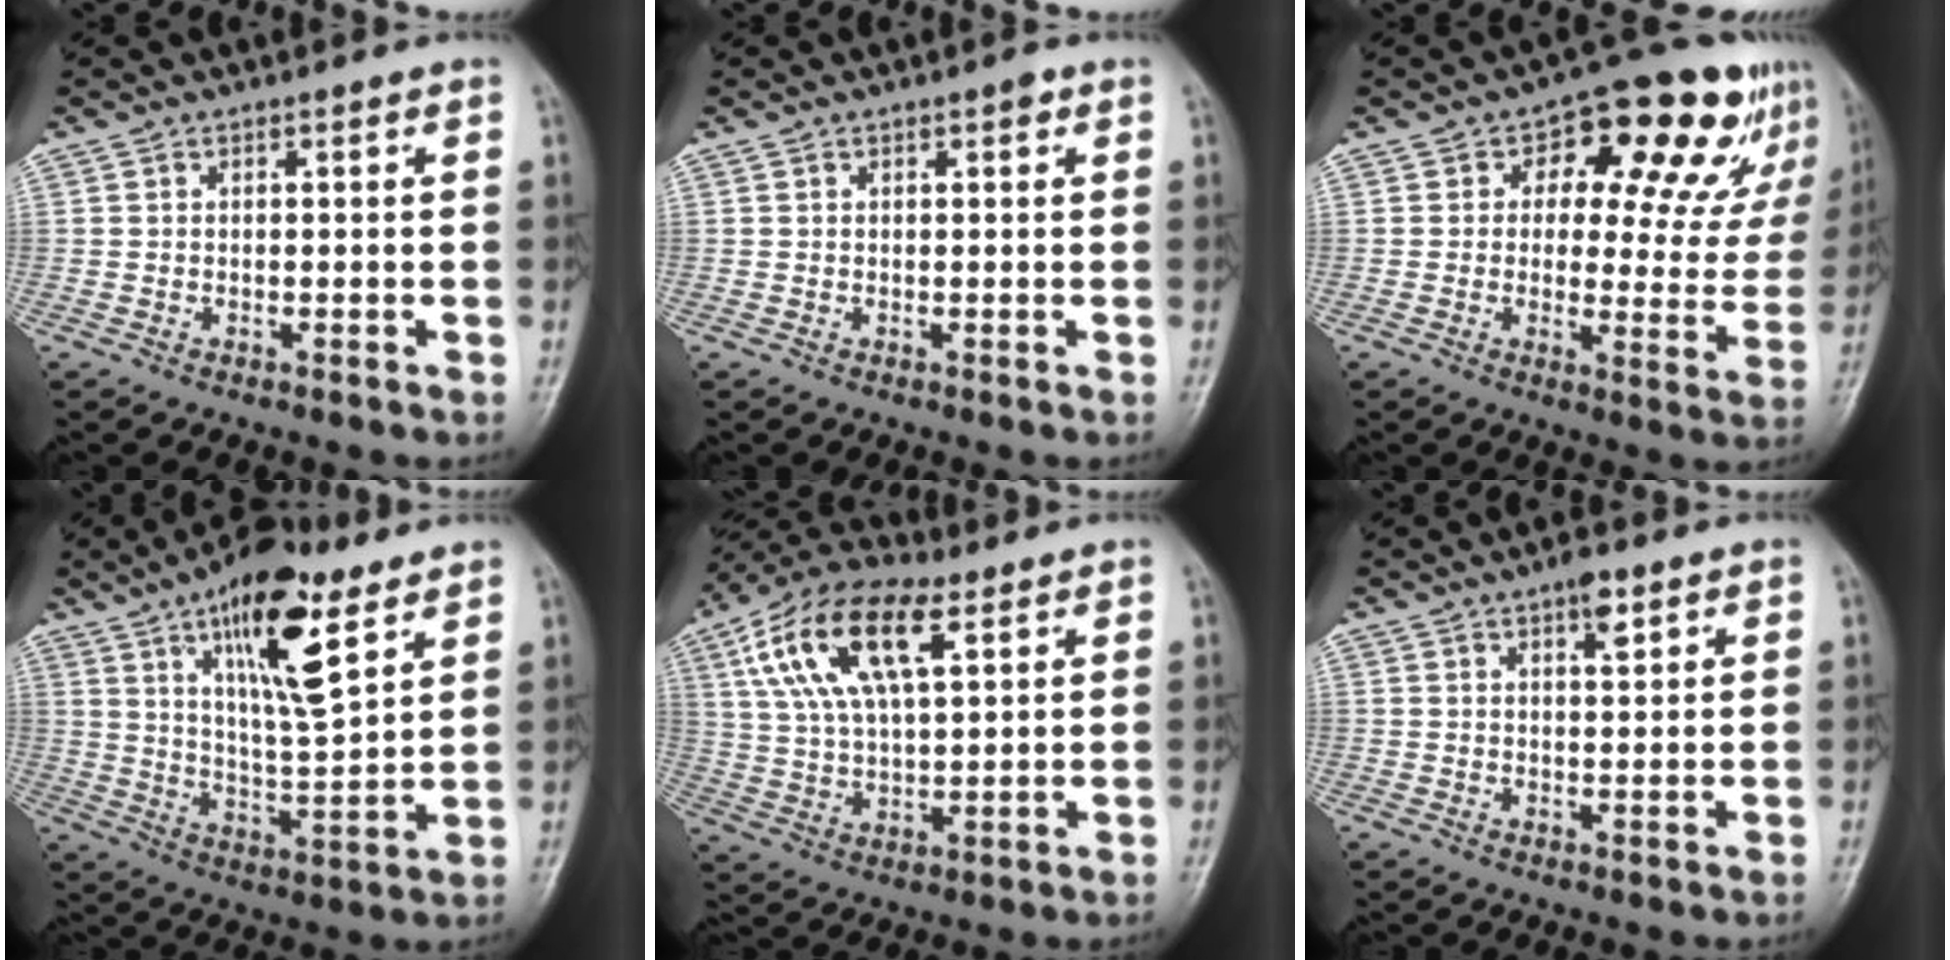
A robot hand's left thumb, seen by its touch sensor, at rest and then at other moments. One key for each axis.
{"total": 1.2, "fx": 0.6, "fy": 0.5, "fz": 0.8, "tx": -0.006, "ty": 0.001, "tz": 0.006}
{"total": 17.1, "fx": 8.6, "fy": 9.1, "fz": 11.6, "tx": -0.084, "ty": -0.013, "tz": 0.106}
{"total": 16.7, "fx": 8.8, "fy": 5.3, "fz": 13.2, "tx": -0.192, "ty": -0.043, "tz": 0.147}
{"total": 17.1, "fx": 7.2, "fy": 7.7, "fz": 13.4, "tx": -0.247, "ty": 0.004, "tz": 0.130}
{"total": 3.7, "fx": 2.2, "fy": 1.3, "fz": 2.7, "tx": -0.033, "ty": -0.007, "tz": 0.032}